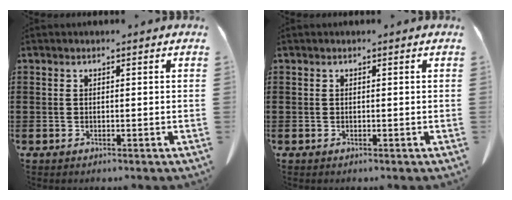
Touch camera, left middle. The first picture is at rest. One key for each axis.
{"total": 0.0}